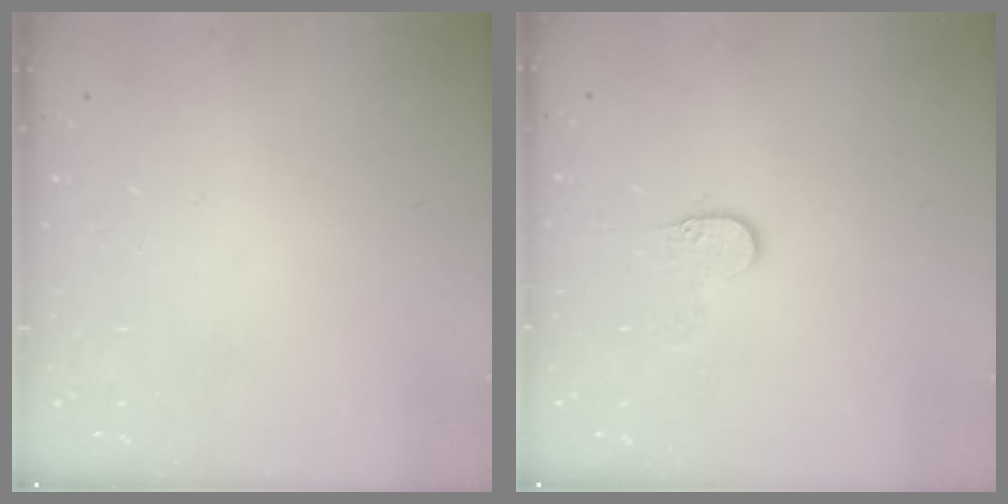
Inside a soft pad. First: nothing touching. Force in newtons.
{"total": 5.8, "press": 5.8, "slide": 0.6}